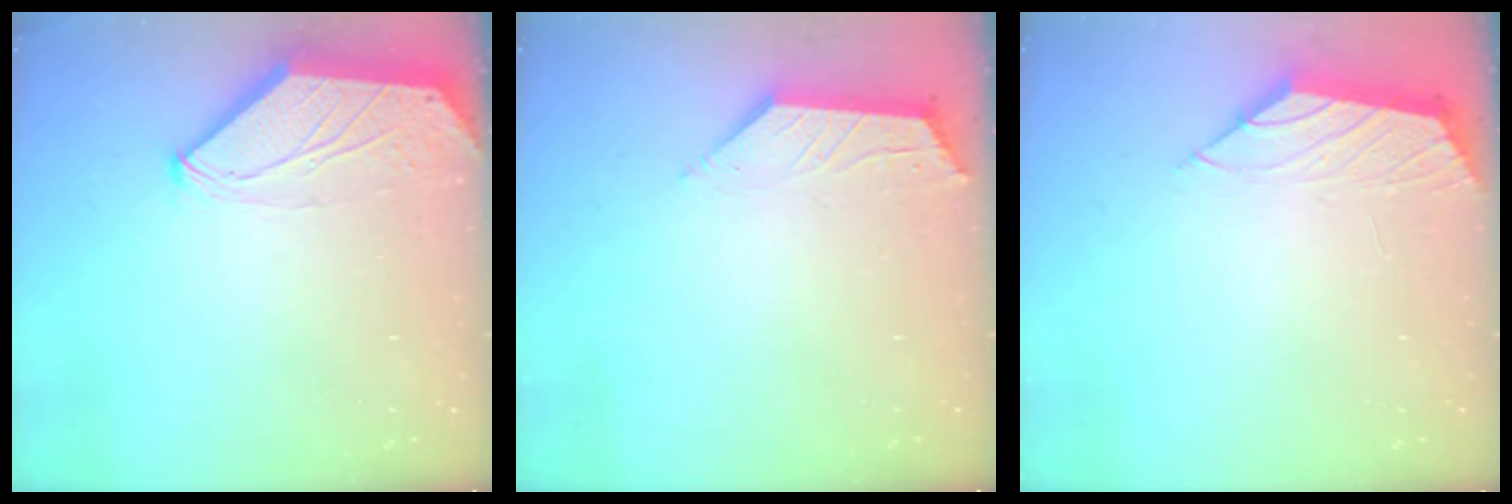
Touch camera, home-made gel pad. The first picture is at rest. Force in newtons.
{"total": 2.9, "press": 2.8, "slide": 0.5}
{"total": 0.8, "press": 0.7, "slide": 0.4}